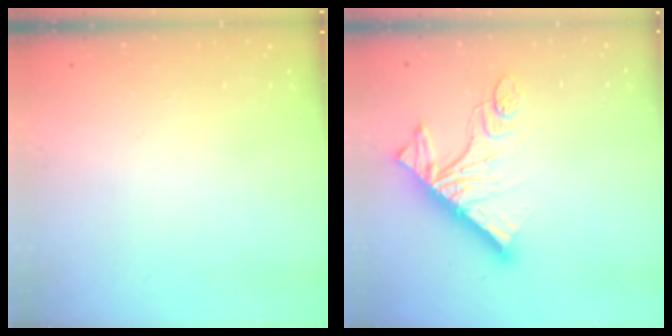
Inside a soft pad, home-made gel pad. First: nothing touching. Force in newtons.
{"total": 15.3, "press": 15.3, "slide": 1.0}